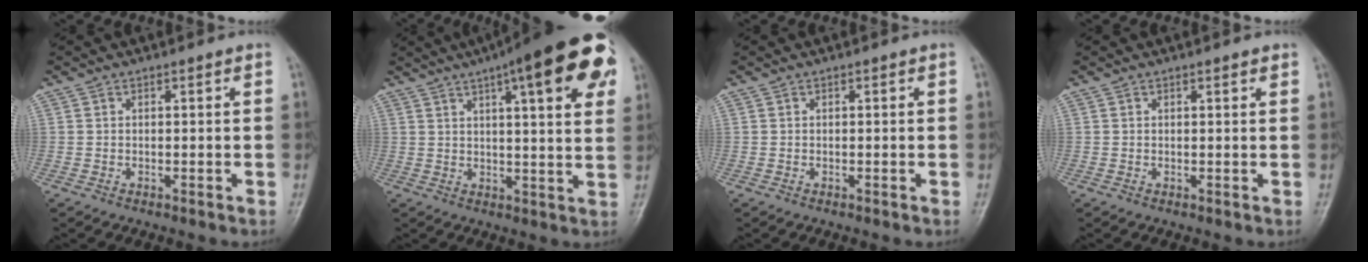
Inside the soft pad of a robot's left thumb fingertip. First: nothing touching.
{"total": 20.2, "force": [9.4, 5.1, 17.2], "torque": [-0.221, -0.002, 0.121]}
{"total": 0.0}
{"total": 0.9, "force": [0.7, 0.2, 0.6], "torque": [-0.007, -0.002, 0.009]}